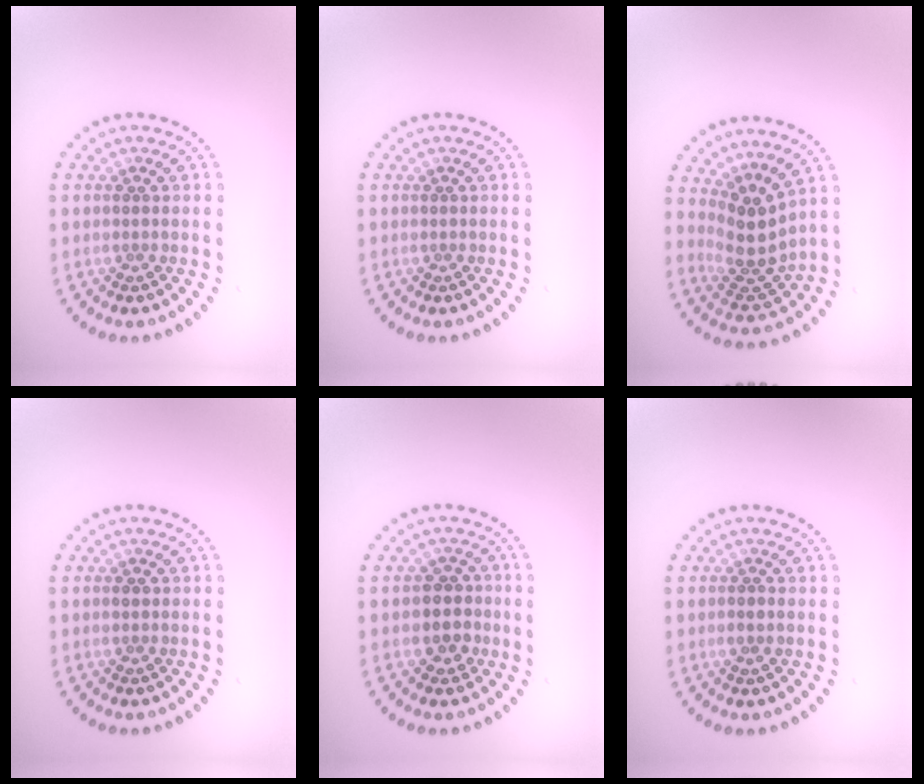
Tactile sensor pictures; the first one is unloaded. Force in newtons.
{"total": 0.0}
{"total": 3.8, "press": 2.7, "slide": 2.6}
{"total": 0.7, "press": 0.7, "slide": 0.1}
{"total": 2.5, "press": 2.3, "slide": 0.8}
{"total": 0.5, "press": 0.4, "slide": 0.3}